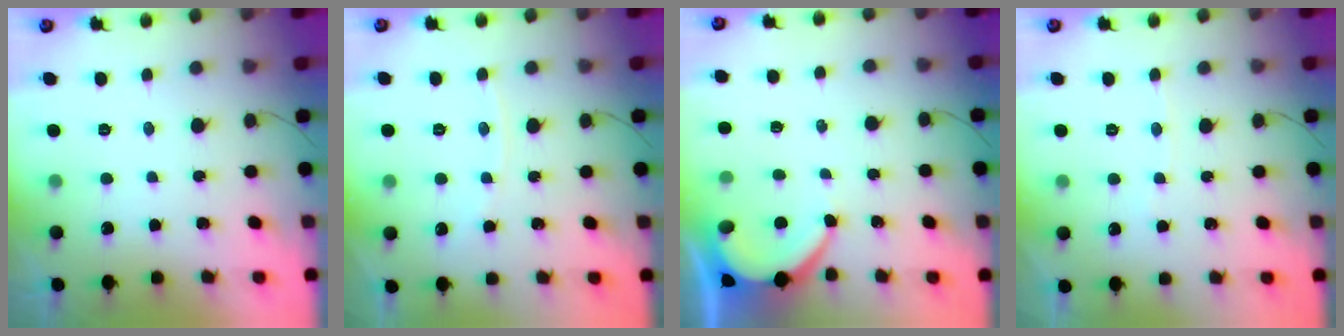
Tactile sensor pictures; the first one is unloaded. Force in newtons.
{"total": 4.2, "press": 4.2, "slide": 0.6}
{"total": 5.0, "press": 5.0, "slide": 0.4}
{"total": 2.1, "press": 2.0, "slide": 0.3}